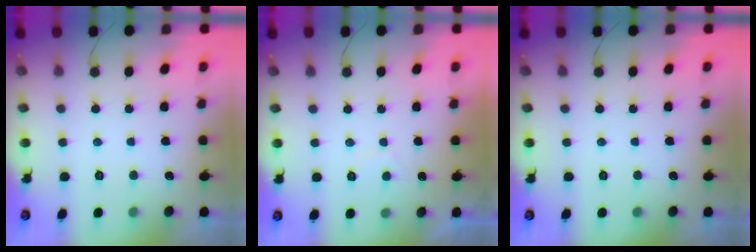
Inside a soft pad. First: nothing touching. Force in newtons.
{"total": 1.9, "press": 1.7, "slide": 0.7}
{"total": 0.0}